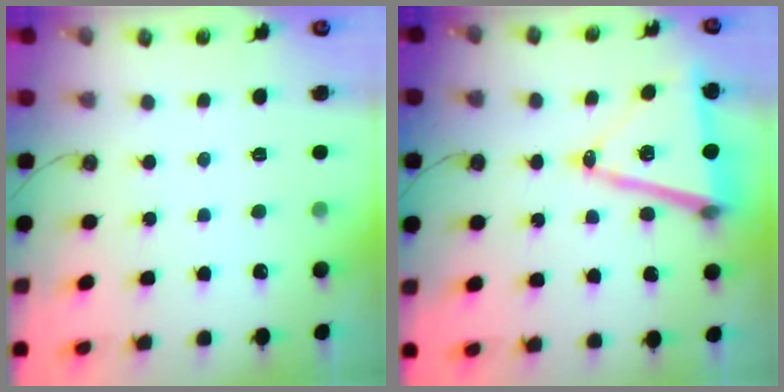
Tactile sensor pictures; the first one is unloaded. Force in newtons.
{"total": 15.2, "press": 14.7, "slide": 3.9}